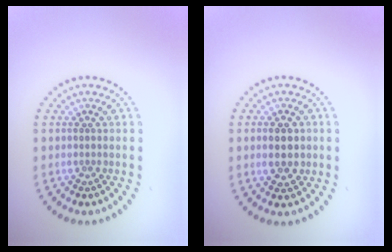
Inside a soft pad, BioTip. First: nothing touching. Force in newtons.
{"total": 2.7, "press": 2.7, "slide": 0.1}